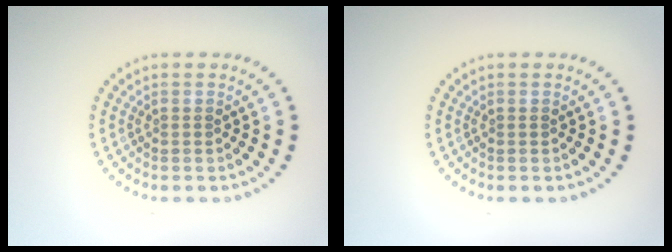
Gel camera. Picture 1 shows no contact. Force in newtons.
{"total": 0.0}